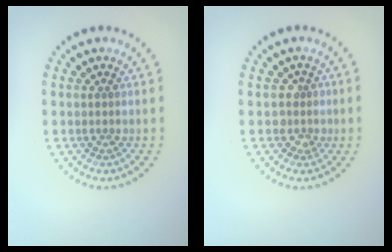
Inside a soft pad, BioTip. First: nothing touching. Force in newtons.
{"total": 1.7, "press": 1.4, "slide": 1.0}